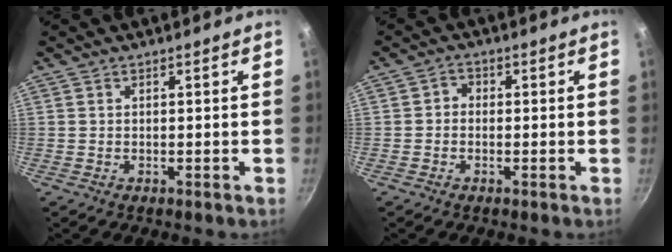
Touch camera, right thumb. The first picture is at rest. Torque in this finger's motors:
{"motor_torque": [-0.31, 0.22, -0.14, 0.04, -0.06]}